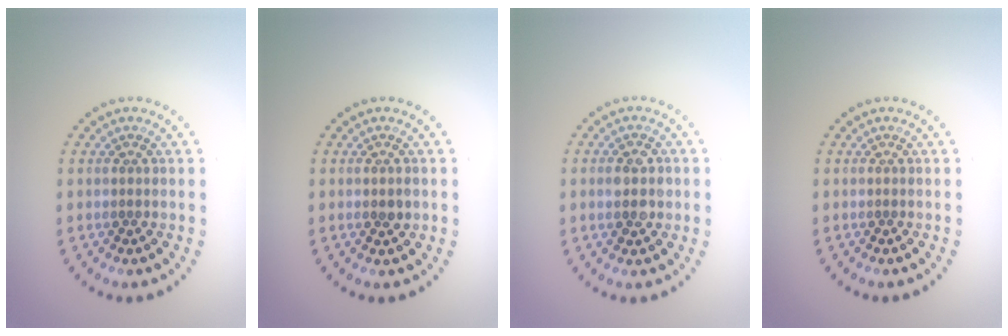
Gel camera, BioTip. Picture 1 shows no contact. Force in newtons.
{"total": 1.2, "press": 1.2, "slide": 0.3}
{"total": 2.8, "press": 2.8, "slide": 0.2}
{"total": 0.0}